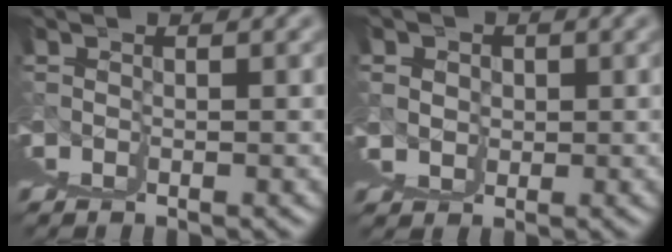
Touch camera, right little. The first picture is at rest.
{"total": 4.6, "force": [2.0, 4.1, 0.8], "torque": [-0.017, -0.018, 0.036]}